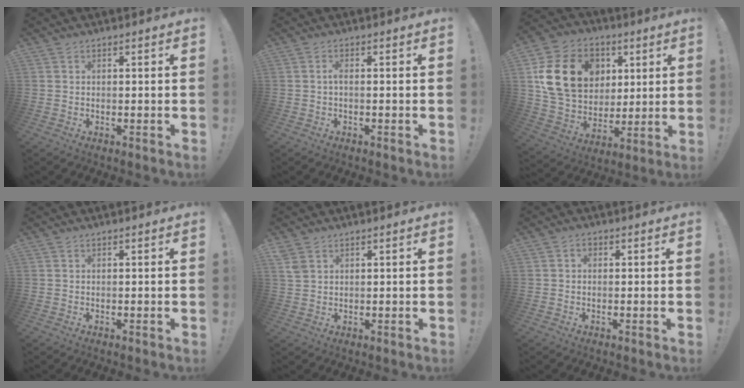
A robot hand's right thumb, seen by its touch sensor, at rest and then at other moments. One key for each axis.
{"total": 1.7, "fx": -0.5, "fy": 0.3, "fz": 1.6, "tx": -0.031, "ty": 0.005, "tz": -0.010}
{"total": 20.7, "fx": 6.3, "fy": 16.1, "fz": 11.5, "tx": -0.207, "ty": -0.012, "tz": 0.135}
{"total": 0.0}
{"total": 3.0, "fx": 1.9, "fy": 1.9, "fz": 1.4, "tx": -0.027, "ty": -0.005, "tz": 0.038}
{"total": 1.1, "fx": -0.4, "fy": 0.9, "fz": 0.6, "tx": -0.011, "ty": 0.004, "tz": -0.007}